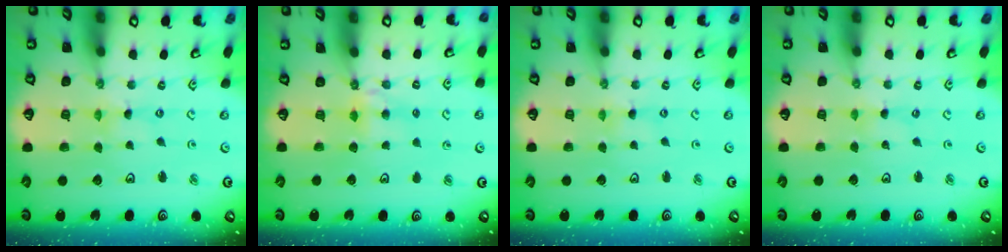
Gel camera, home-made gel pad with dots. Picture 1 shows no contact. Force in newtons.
{"total": 4.5, "press": 4.5, "slide": 0.4}
{"total": 0.0}
{"total": 0.0}